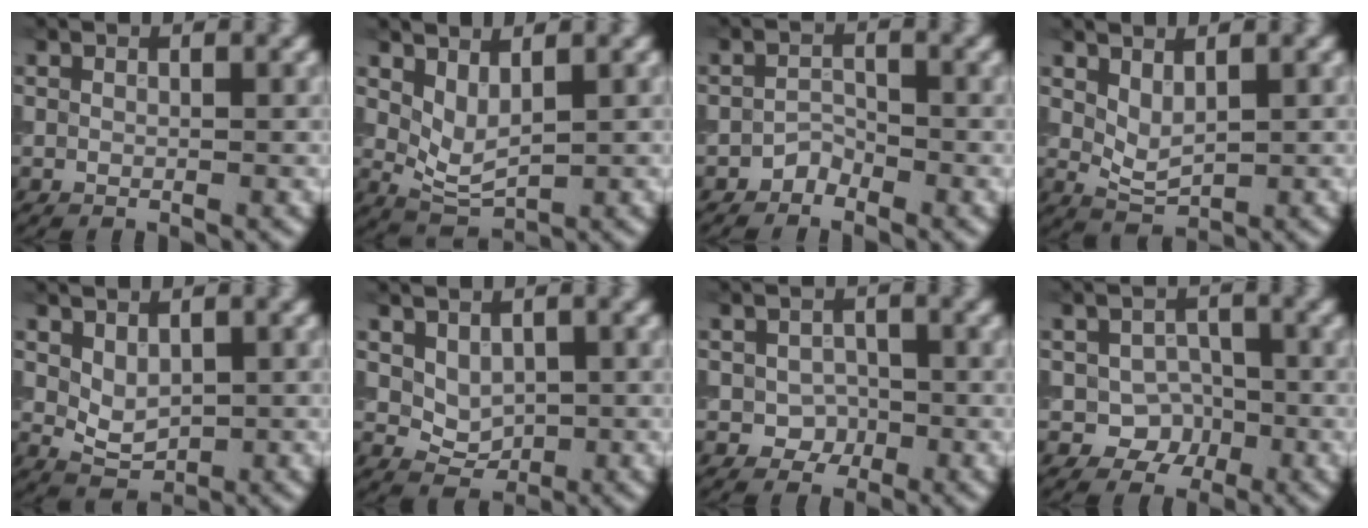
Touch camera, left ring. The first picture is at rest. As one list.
[{"total": 2.9, "force": [1.2, 1.4, 2.2], "torque": [-0.050, -0.010, 0.030]}, {"total": 1.4, "force": [-1.2, 0.7, 0.3], "torque": [-0.001, 0.009, -0.023]}, {"total": 2.1, "force": [1.0, 1.0, 1.5], "torque": [-0.033, -0.006, 0.026]}, {"total": 2.3, "force": [0.6, 1.5, 1.6], "torque": [-0.029, -0.005, 0.018]}, {"total": 2.4, "force": [0.6, 1.8, 1.5], "torque": [-0.026, -0.006, 0.016]}, {"total": 2.1, "force": [-0.6, 1.8, 0.8], "torque": [-0.011, -0.002, -0.013]}, {"total": 3.2, "force": [-1.0, 2.7, 1.3], "torque": [-0.010, -0.002, -0.015]}]